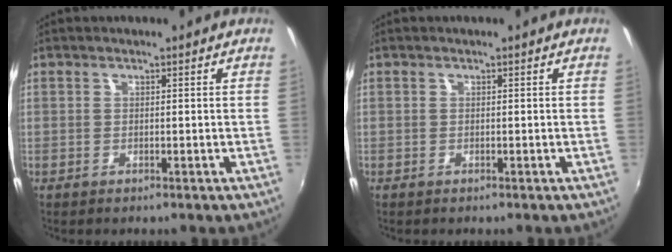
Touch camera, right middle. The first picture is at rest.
{"total": 0.0}